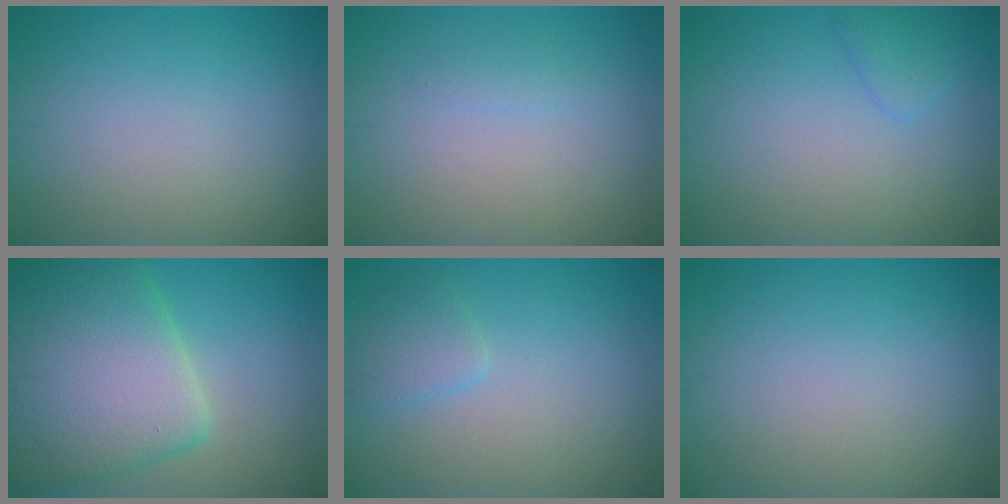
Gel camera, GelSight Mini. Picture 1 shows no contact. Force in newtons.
{"total": 0.6, "press": 0.6, "slide": 0.0}
{"total": 1.4, "press": 1.4, "slide": 0.1}
{"total": 11.3, "press": 11.2, "slide": 0.4}
{"total": 1.8, "press": 1.8, "slide": 0.2}
{"total": 0.0}